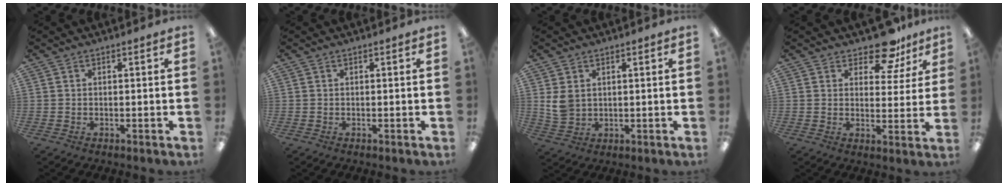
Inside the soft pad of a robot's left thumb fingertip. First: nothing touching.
{"total": 0.0}
{"total": 5.2, "force": [1.6, 4.2, 2.7], "torque": [-0.054, 0.003, 0.033]}
{"total": 10.0, "force": [7.7, 4.4, 4.5], "torque": [-0.058, -0.046, 0.137]}